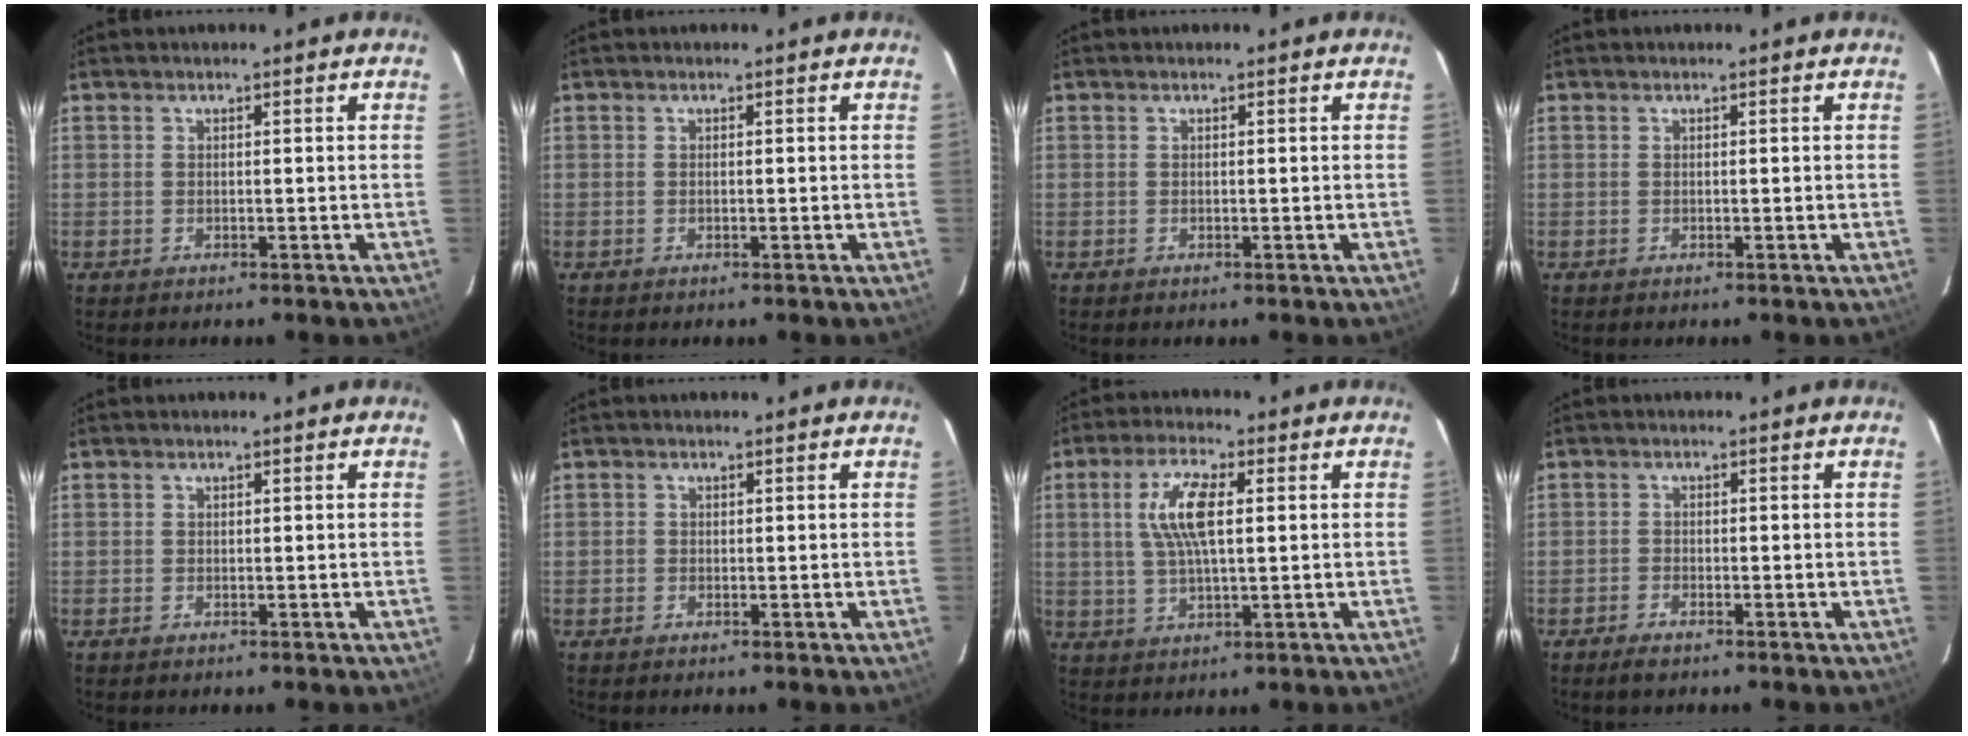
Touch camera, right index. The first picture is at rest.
{"total": 0.0}
{"total": 0.0}
{"total": 0.0}
{"total": 0.0}
{"total": 0.6, "force": [-0.2, 0.6, 0.0], "torque": [0.002, 0.000, -0.005]}
{"total": 8.5, "force": [1.7, 2.7, 7.9], "torque": [-0.158, 0.010, 0.034]}
{"total": 2.2, "force": [-1.8, 0.8, 1.0], "torque": [-0.031, -0.001, -0.035]}